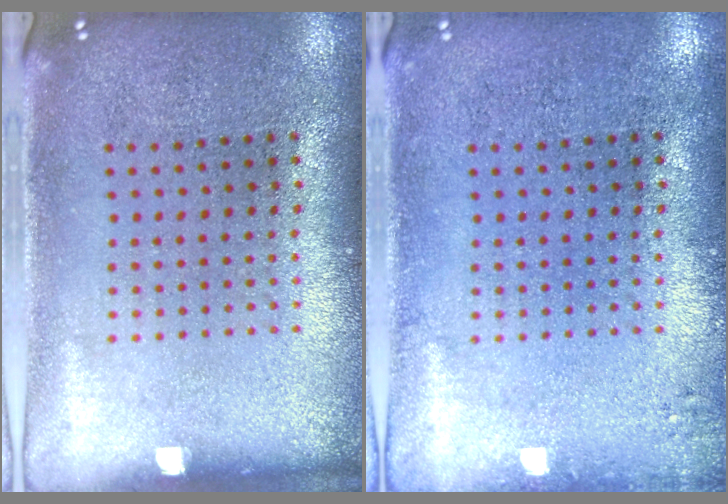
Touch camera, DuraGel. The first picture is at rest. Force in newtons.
{"total": 1.0, "press": 1.0, "slide": 0.2}